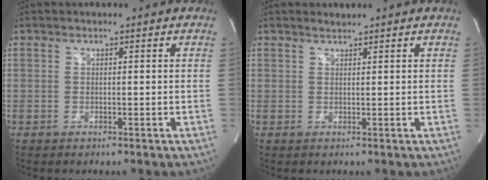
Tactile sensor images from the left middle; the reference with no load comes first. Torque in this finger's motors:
{"motor_torque": [0.13, 0.03, -0.09, 0.01]}